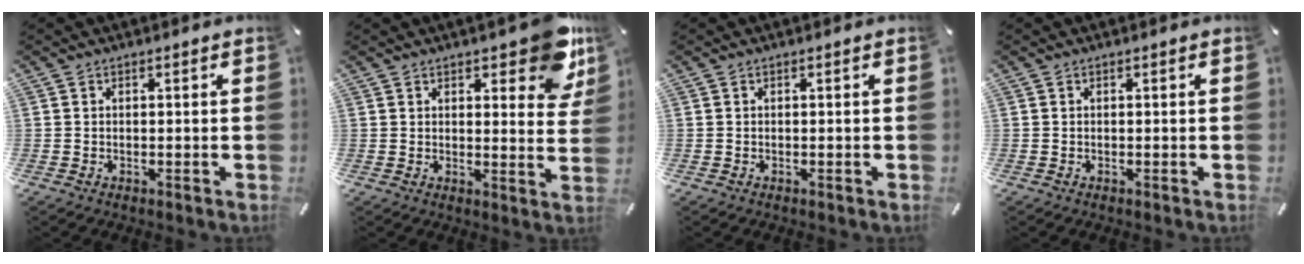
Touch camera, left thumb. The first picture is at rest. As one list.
[{"total": 11.5, "force": [7.5, 5.0, 7.2], "torque": [-0.073, -0.050, 0.128]}, {"total": 0.0}, {"total": 0.0}]